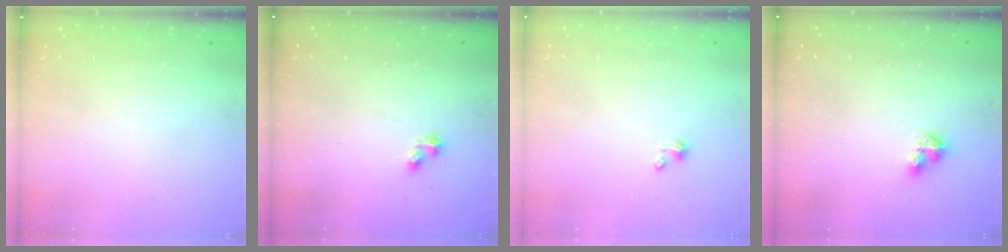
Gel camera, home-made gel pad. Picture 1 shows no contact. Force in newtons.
{"total": 3.1, "press": 3.1, "slide": 0.4}
{"total": 1.4, "press": 1.3, "slide": 0.3}
{"total": 5.5, "press": 5.5, "slide": 0.2}